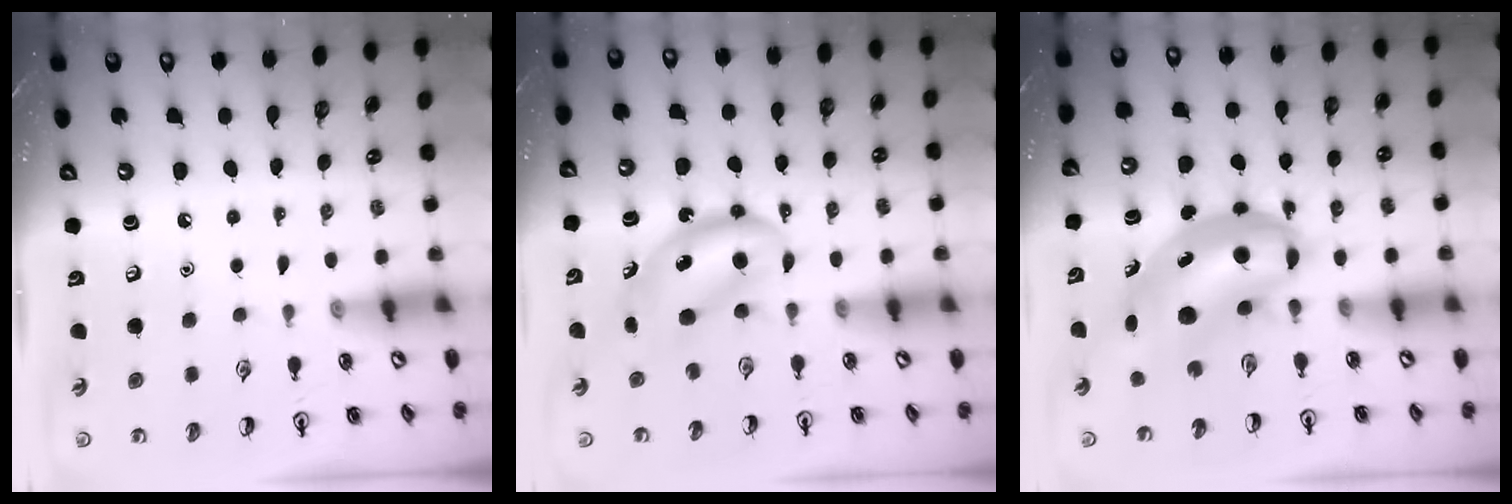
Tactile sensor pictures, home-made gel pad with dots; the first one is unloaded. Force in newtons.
{"total": 5.9, "press": 5.8, "slide": 1.3}
{"total": 7.7, "press": 7.5, "slide": 1.9}